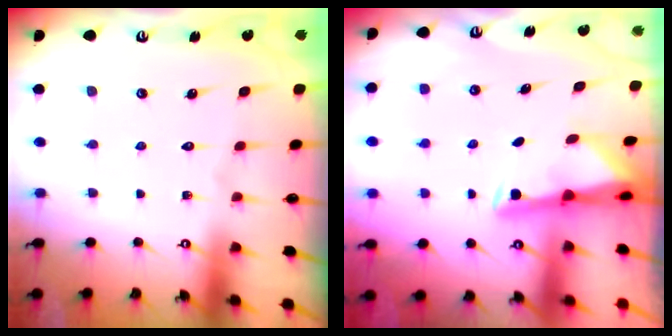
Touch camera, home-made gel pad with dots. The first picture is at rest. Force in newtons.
{"total": 3.0, "press": 2.9, "slide": 0.6}